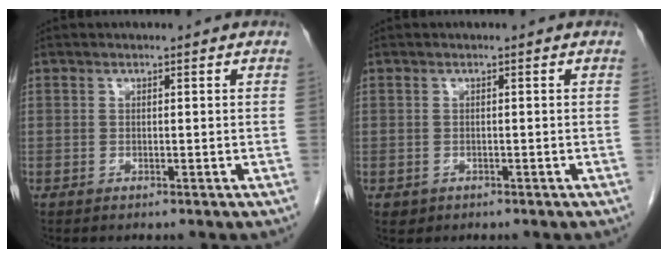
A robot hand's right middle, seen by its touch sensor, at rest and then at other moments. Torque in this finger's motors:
{"motor_torque": [0.47, -0.20, -0.02, -0.01]}